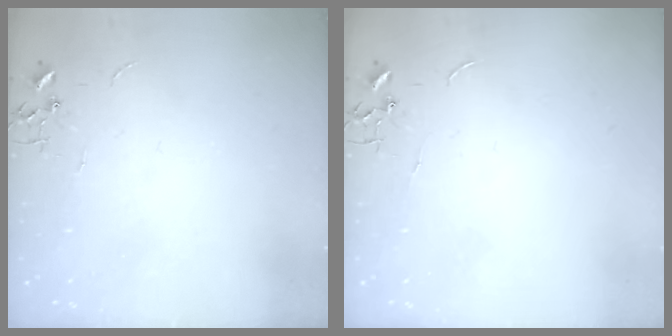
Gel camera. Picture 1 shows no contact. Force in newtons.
{"total": 0.0}